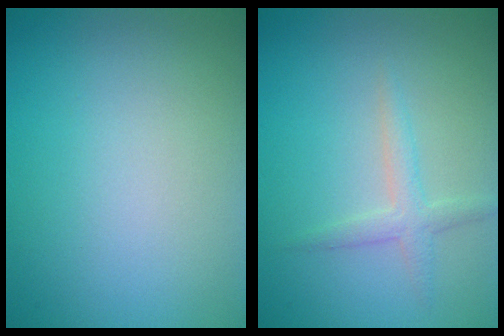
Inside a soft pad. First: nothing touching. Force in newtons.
{"total": 1.9, "press": 1.9, "slide": 0.0}